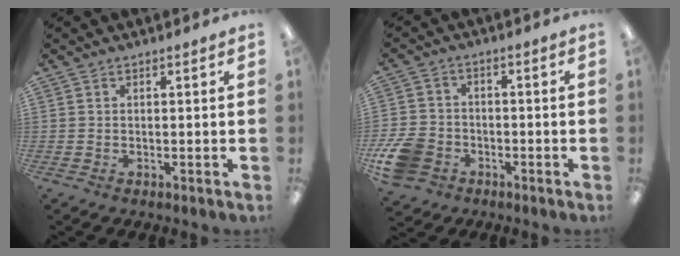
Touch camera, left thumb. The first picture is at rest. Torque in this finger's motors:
{"motor_torque": [-0.57, 1.22, 0.37, -0.24, 0.05]}